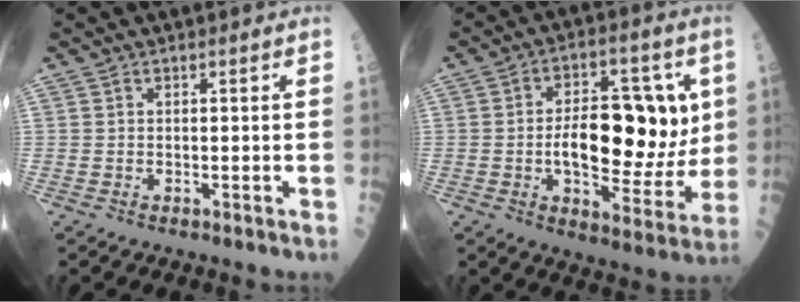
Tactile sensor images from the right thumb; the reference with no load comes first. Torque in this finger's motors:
{"motor_torque": [1.41, 2.36, 1.50, 0.47, 0.21]}